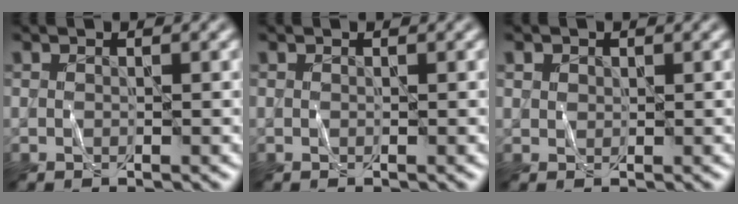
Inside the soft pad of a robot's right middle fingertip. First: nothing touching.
{"total": 0.0}
{"total": 1.0, "force": [0.5, 0.8, 0.2], "torque": [-0.003, -0.001, 0.010]}